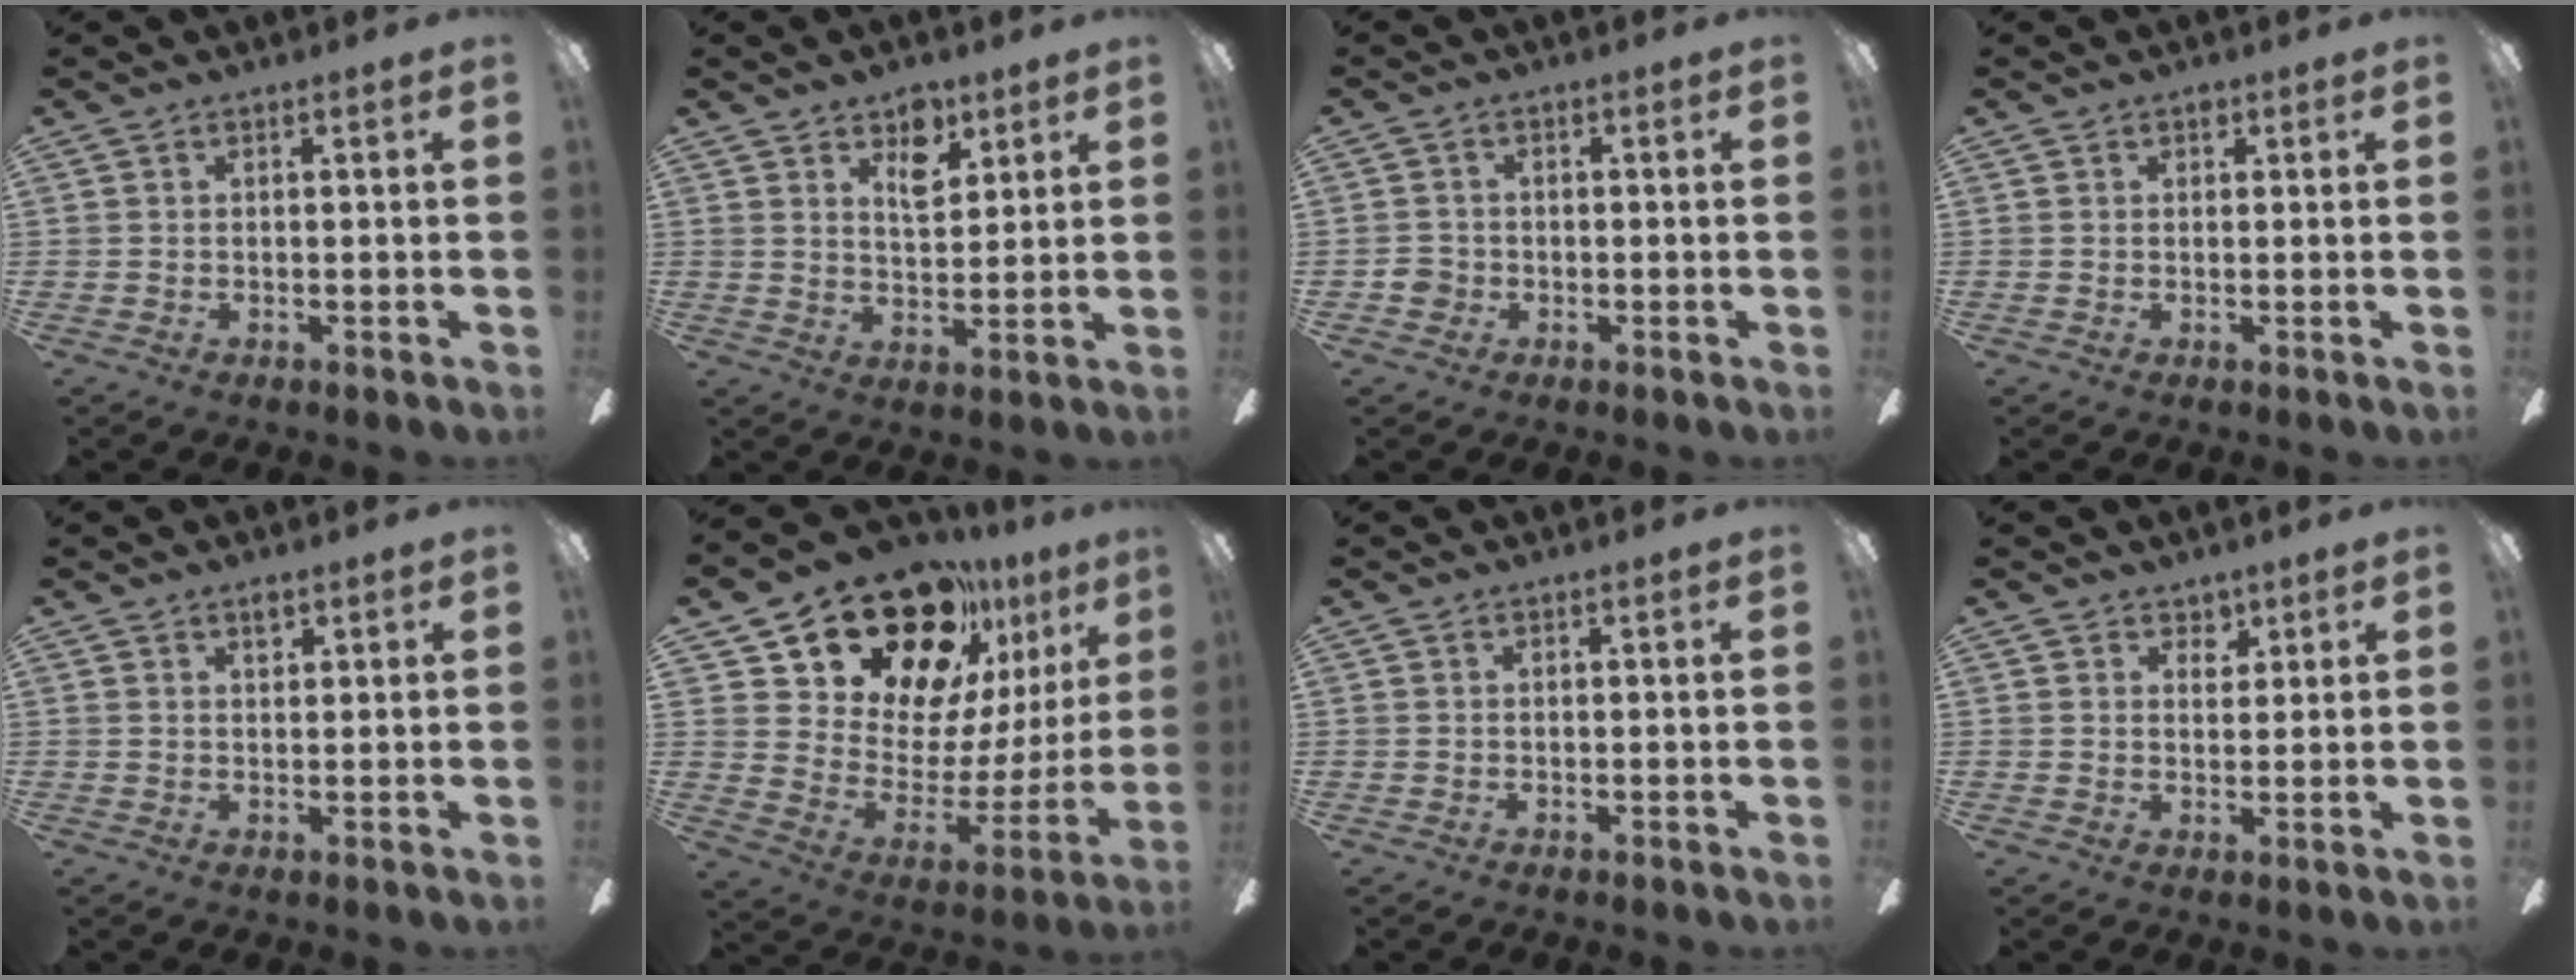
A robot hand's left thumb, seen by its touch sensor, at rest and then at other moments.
{"total": 7.4, "force": [4.8, 4.0, 4.0], "torque": [-0.044, -0.020, 0.082]}
{"total": 2.9, "force": [-1.2, 2.5, 0.7], "torque": [-0.001, 0.003, -0.023]}
{"total": 1.2, "force": [0.8, 0.8, 0.4], "torque": [-0.002, -0.004, 0.014]}
{"total": 2.0, "force": [1.6, 0.9, 0.9], "torque": [-0.004, -0.008, 0.026]}
{"total": 22.1, "force": [17.9, 10.1, 8.2], "torque": [-0.131, -0.135, 0.328]}
{"total": 0.0}
{"total": 3.4, "force": [2.6, 2.2, 0.5], "torque": [0.004, -0.011, 0.045]}